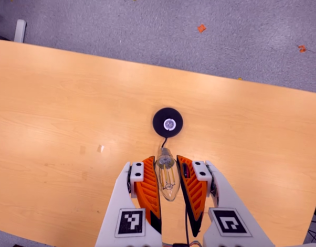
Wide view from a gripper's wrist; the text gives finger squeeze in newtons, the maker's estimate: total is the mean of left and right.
{"total": 18.0, "left": 18.9, "right": 17.1}